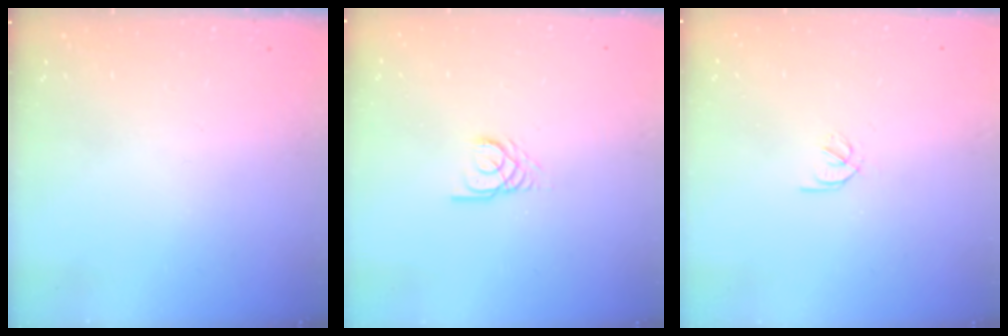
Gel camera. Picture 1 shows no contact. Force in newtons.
{"total": 2.7, "press": 2.7, "slide": 0.2}
{"total": 1.9, "press": 1.9, "slide": 0.3}